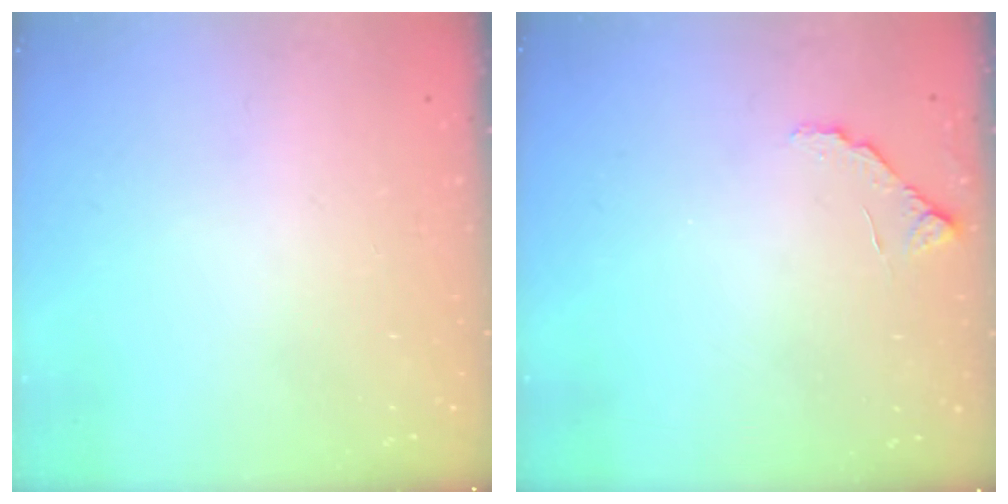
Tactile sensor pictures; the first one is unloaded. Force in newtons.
{"total": 5.9, "press": 5.9, "slide": 0.6}